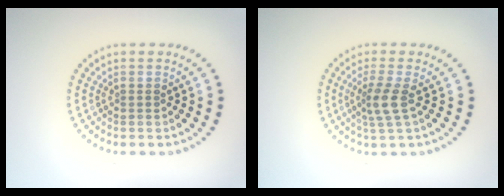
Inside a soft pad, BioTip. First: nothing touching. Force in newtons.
{"total": 2.5, "press": 1.9, "slide": 1.6}